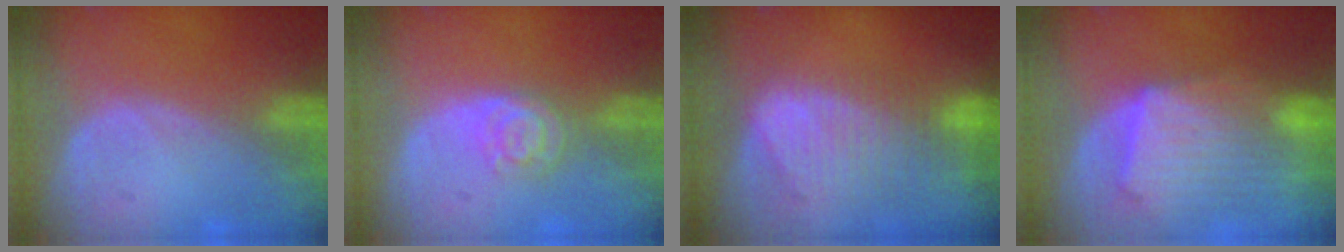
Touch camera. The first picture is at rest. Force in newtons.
{"total": 4.3, "press": 3.9, "slide": 1.9}
{"total": 9.3, "press": 8.1, "slide": 4.5}
{"total": 10.7, "press": 9.3, "slide": 5.3}